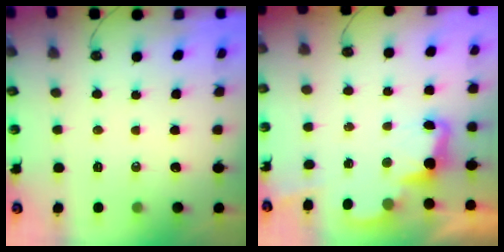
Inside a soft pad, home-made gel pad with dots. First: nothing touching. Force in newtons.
{"total": 3.2, "press": 3.2, "slide": 0.6}